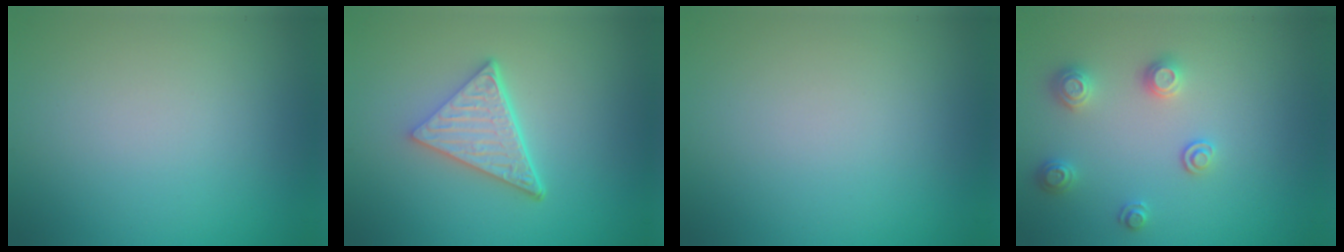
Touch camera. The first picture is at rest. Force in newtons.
{"total": 5.2, "press": 3.6, "slide": 3.7}
{"total": 0.0}
{"total": 2.4, "press": 2.4, "slide": 0.4}